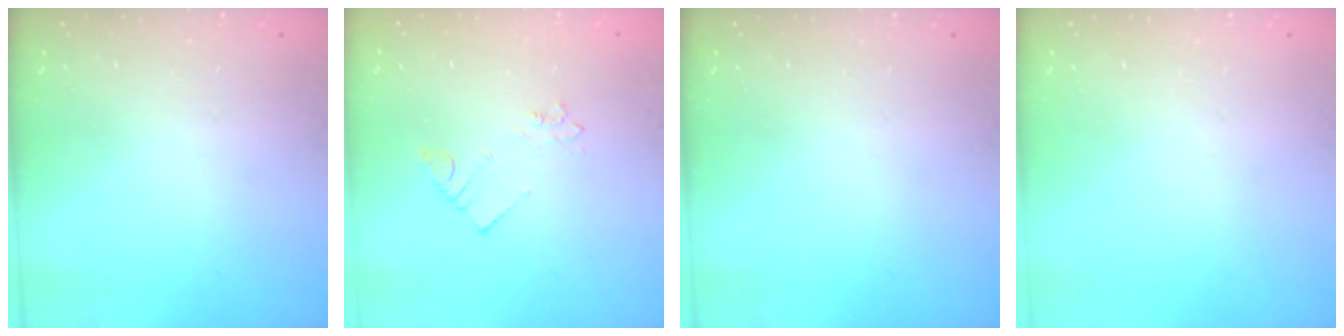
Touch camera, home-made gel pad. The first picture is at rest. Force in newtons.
{"total": 2.7, "press": 2.7, "slide": 0.3}
{"total": 0.0}
{"total": 0.0}